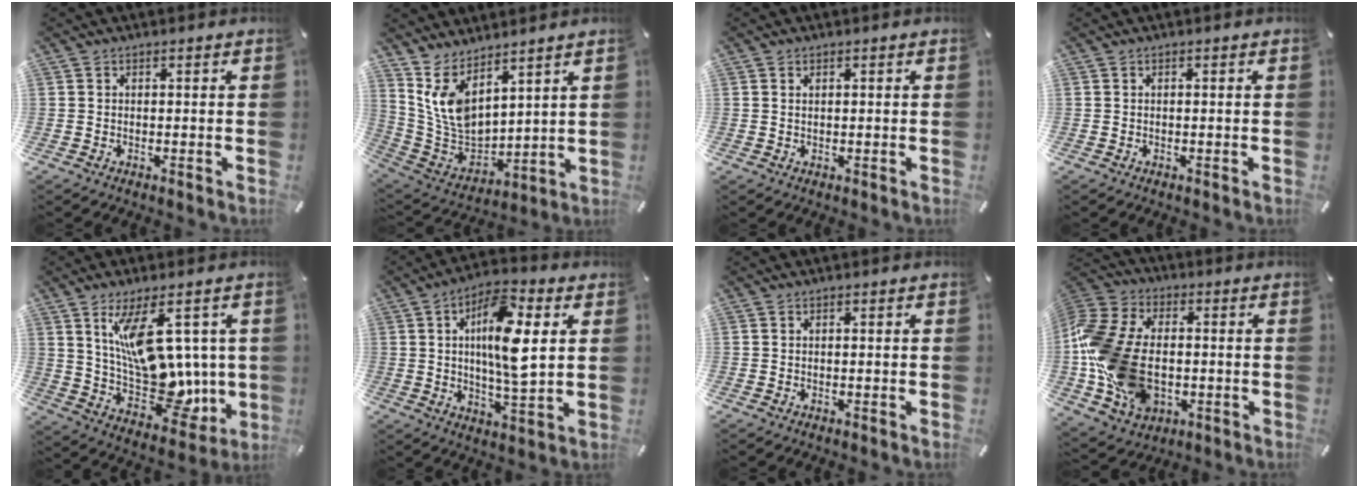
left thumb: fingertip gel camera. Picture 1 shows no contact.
{"total": 9.6, "force": [6.1, 5.6, 4.9], "torque": [-0.135, -0.051, 0.115]}
{"total": 0.7, "force": [0.3, 0.4, 0.5], "torque": [-0.011, 0.002, 0.004]}
{"total": 0.0}
{"total": 17.1, "force": [6.2, 8.9, 13.2], "torque": [-0.225, -0.048, 0.115]}
{"total": 13.9, "force": [3.2, 5.2, 12.5], "torque": [-0.222, -0.010, 0.047]}
{"total": 0.0}
{"total": 19.6, "force": [-2.4, 14.0, 13.4], "torque": [-0.296, 0.019, -0.037]}